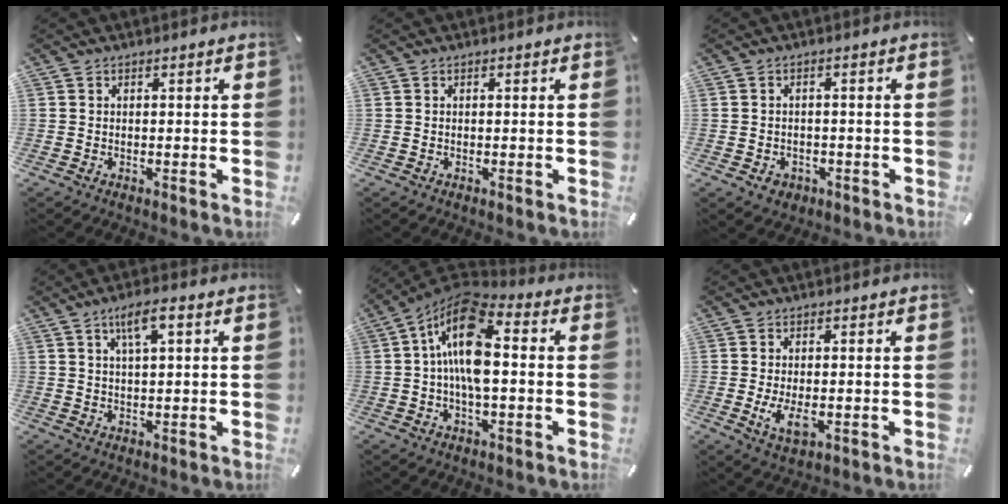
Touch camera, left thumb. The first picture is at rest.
{"total": 0.0}
{"total": 3.0, "force": [-1.3, 2.5, 1.0], "torque": [-0.007, 0.003, -0.026]}
{"total": 5.5, "force": [2.5, 1.3, 4.7], "torque": [-0.096, 0.005, 0.042]}
{"total": 14.7, "force": [1.4, 6.9, 12.9], "torque": [-0.244, -0.008, 0.023]}
{"total": 5.2, "force": [-0.8, 2.7, 4.4], "torque": [-0.086, -0.012, -0.018]}